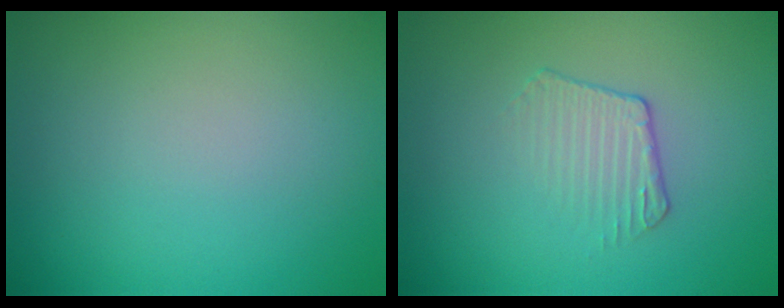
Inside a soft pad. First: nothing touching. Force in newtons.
{"total": 1.8, "press": 0.9, "slide": 1.5}